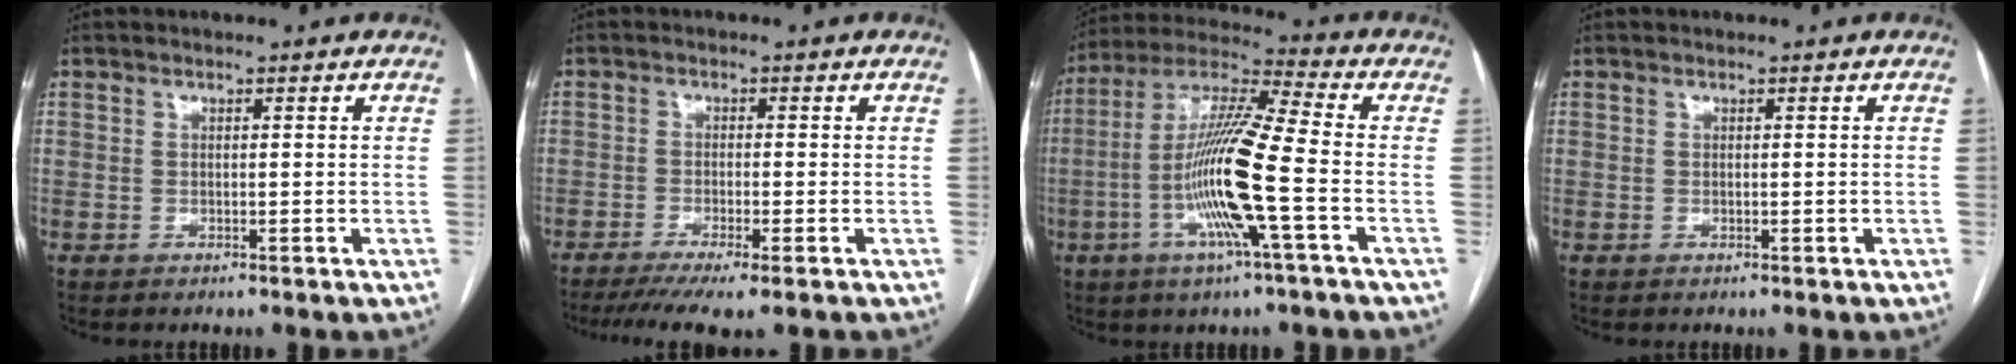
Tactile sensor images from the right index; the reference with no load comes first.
{"total": 7.7, "force": [-5.5, 0.6, 5.4], "torque": [-0.087, -0.013, -0.088]}
{"total": 15.3, "force": [-4.1, -0.3, 14.8], "torque": [-0.293, -0.004, -0.088]}
{"total": 0.0}